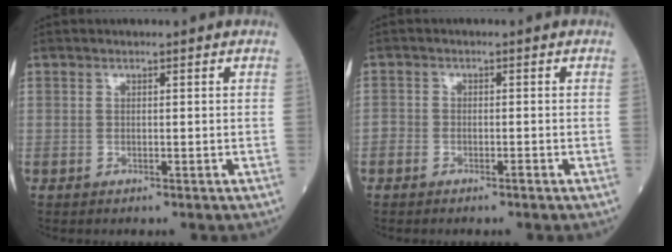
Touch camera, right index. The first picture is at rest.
{"total": 1.5, "force": [-1.1, 0.8, 0.7], "torque": [-0.008, 0.003, -0.021]}